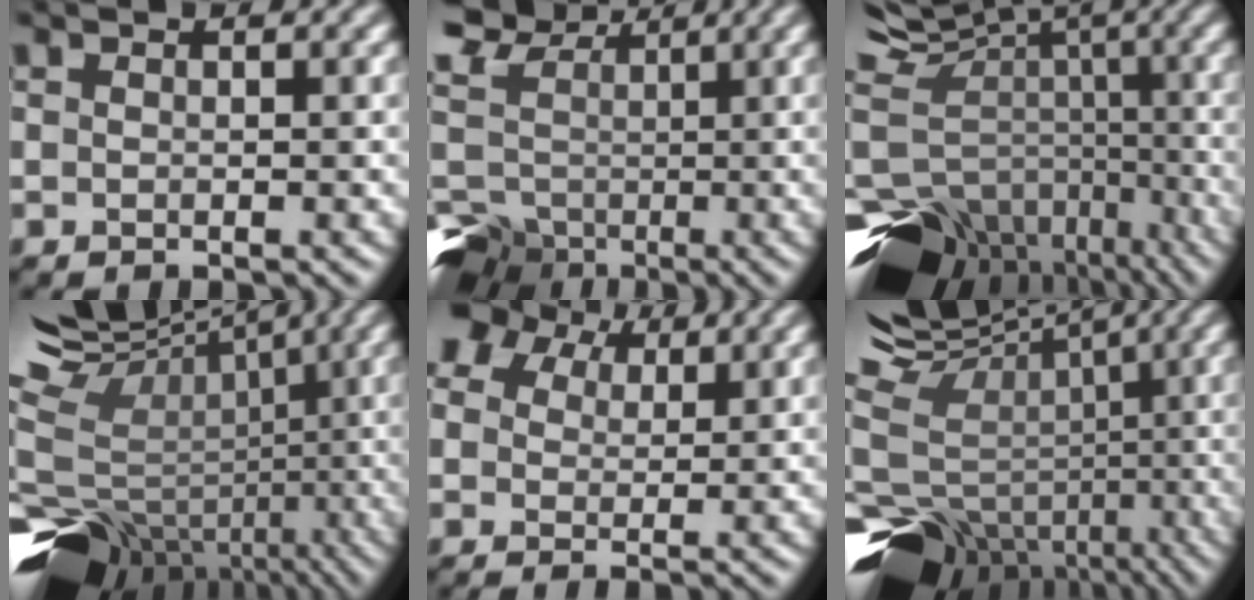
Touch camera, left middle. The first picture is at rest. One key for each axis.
{"total": 10.0, "fx": 1.1, "fy": 8.4, "fz": 5.4, "tx": -0.141, "ty": 0.021, "tz": 0.021}
{"total": 12.3, "fx": -3.8, "fy": 8.9, "fz": 7.5, "tx": -0.162, "ty": 0.008, "tz": -0.016}
{"total": 13.3, "fx": -3.3, "fy": 9.9, "fz": 8.3, "tx": -0.191, "ty": 0.031, "tz": -0.021}
{"total": 5.4, "fx": 3.1, "fy": 3.5, "fz": 2.8, "tx": -0.059, "ty": 0.013, "tz": 0.047}
{"total": 12.8, "fx": -4.8, "fy": 9.4, "fz": 7.4, "tx": -0.167, "ty": 0.019, "tz": -0.033}